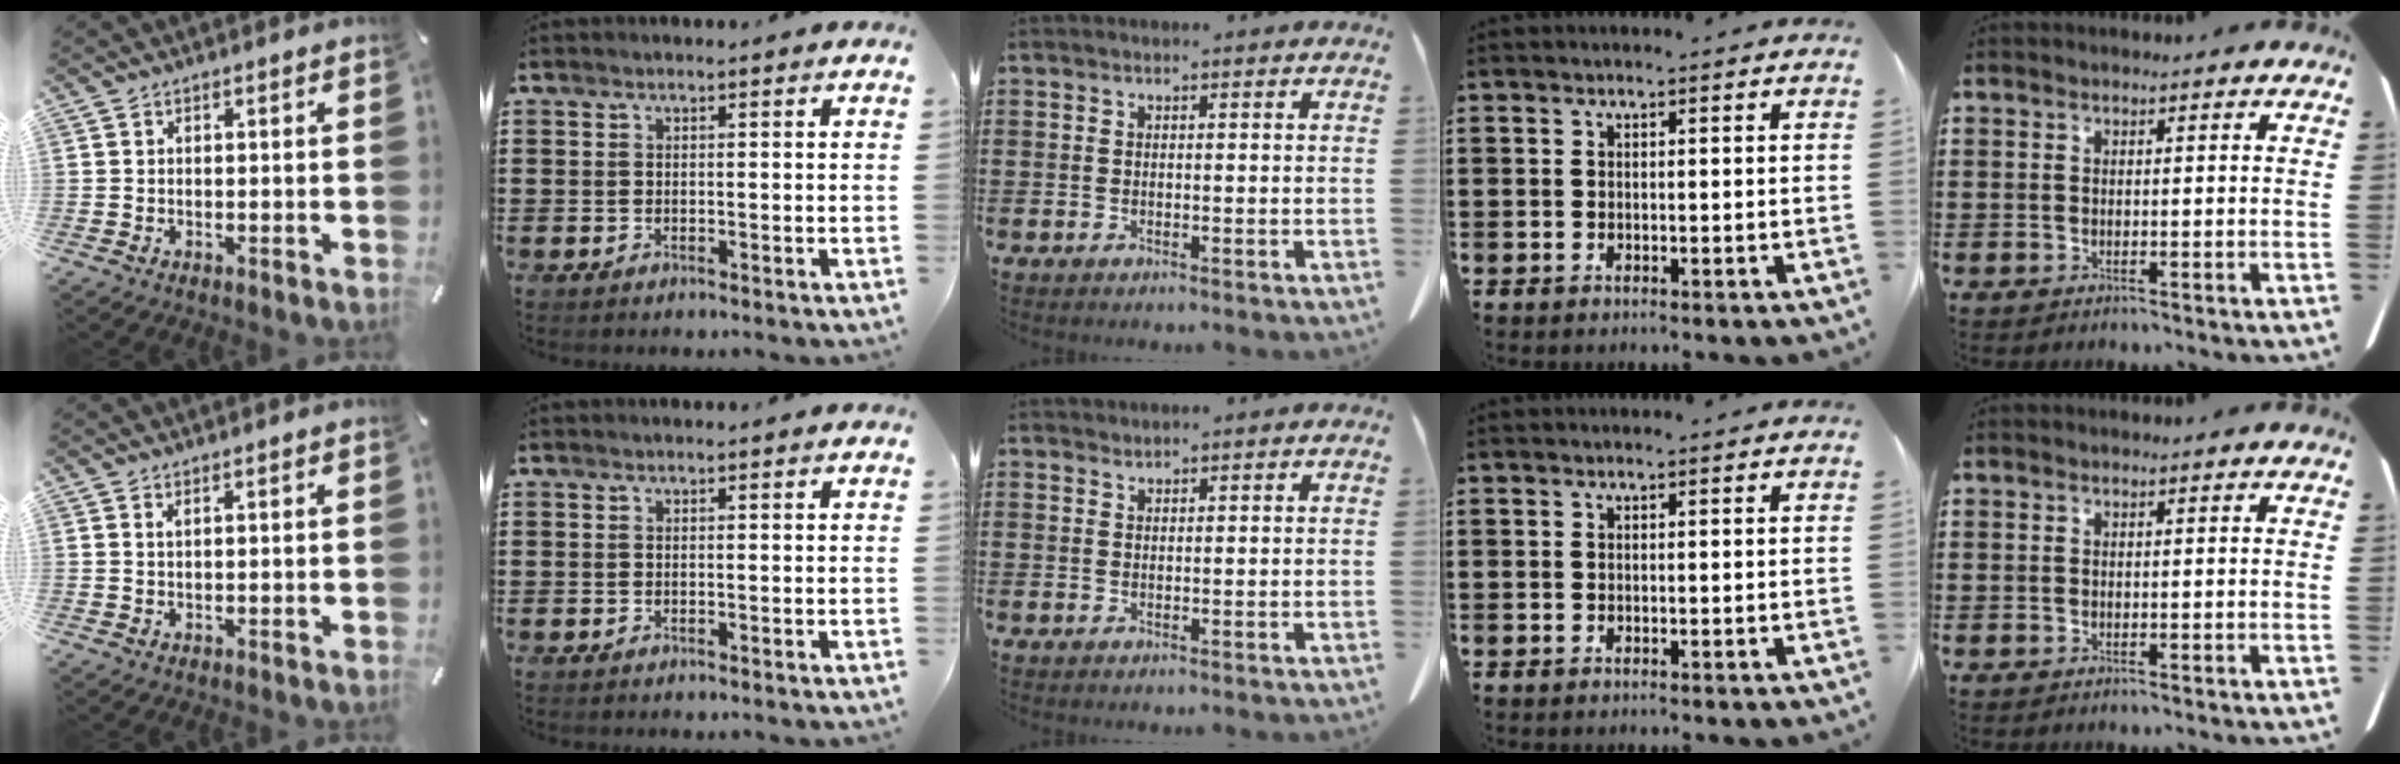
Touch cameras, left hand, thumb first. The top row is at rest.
{"thumb": {"total": 0.7, "force": [0.5, 0.0, 0.4], "torque": [-0.008, 0.000, 0.009]}, "middle": {"total": 0.9, "force": [0.9, 0.0, 0.0], "torque": [-0.003, -0.003, 0.019]}}